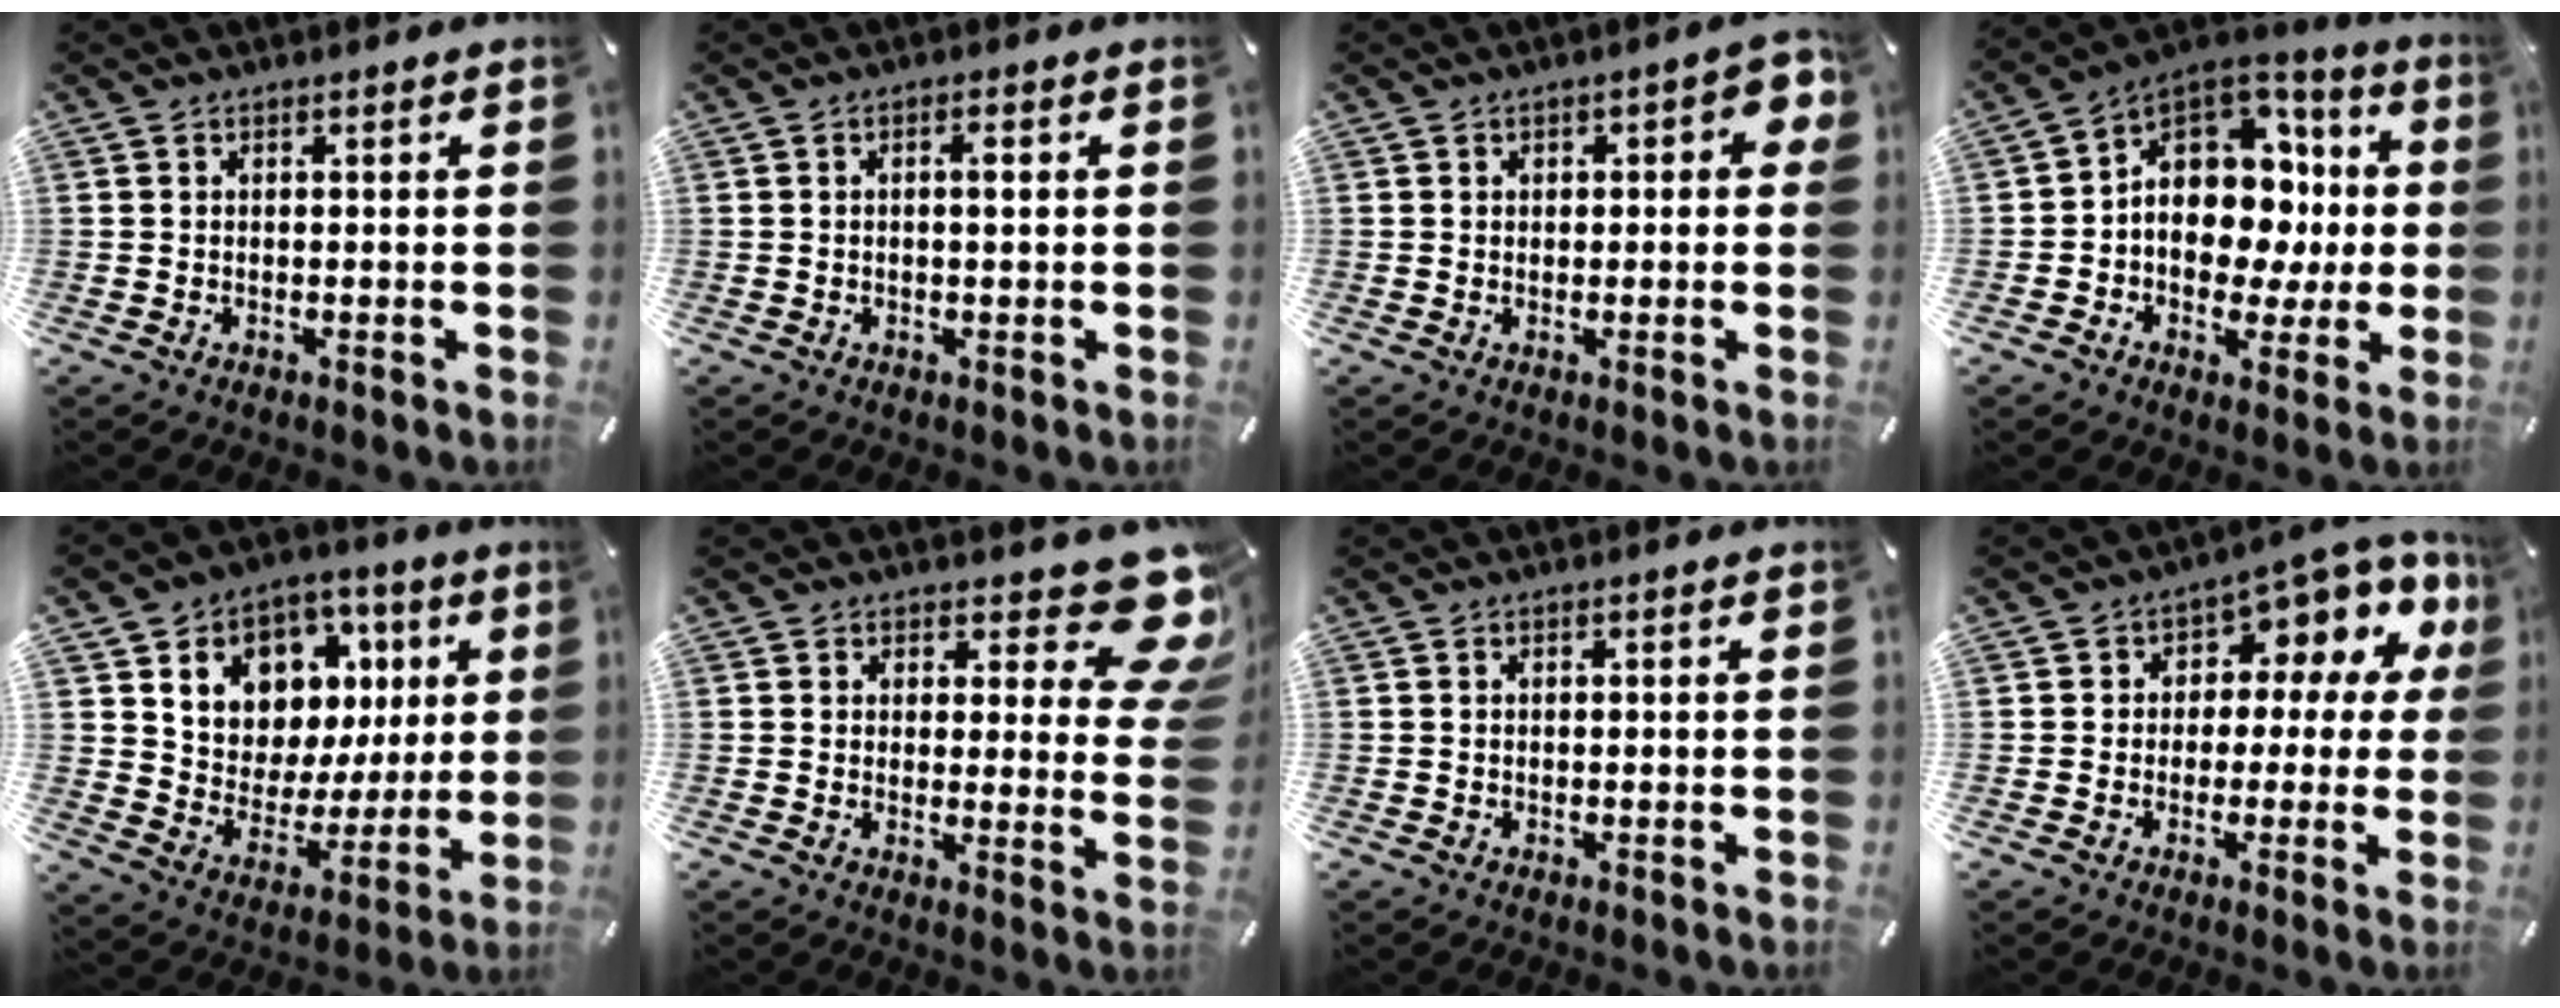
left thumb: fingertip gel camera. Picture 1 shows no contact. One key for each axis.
{"total": 1.9, "fx": 0.3, "fy": 0.5, "fz": 1.9, "tx": -0.038, "ty": 0.001, "tz": 0.003}
{"total": 3.4, "fx": 0.5, "fy": 2.2, "fz": 2.5, "tx": -0.024, "ty": 0.002, "tz": 0.003}
{"total": 14.2, "fx": 1.1, "fy": 11.6, "fz": 8.2, "tx": -0.116, "ty": -0.021, "tz": 0.026}
{"total": 10.5, "fx": 3.9, "fy": 9.4, "fz": 2.7, "tx": -0.047, "ty": -0.039, "tz": 0.079}
{"total": 11.2, "fx": 7.1, "fy": 5.0, "fz": 7.1, "tx": -0.077, "ty": -0.058, "tz": 0.125}
{"total": 0.0}
{"total": 8.5, "fx": 2.9, "fy": 5.9, "fz": 5.3, "tx": -0.065, "ty": -0.029, "tz": 0.052}